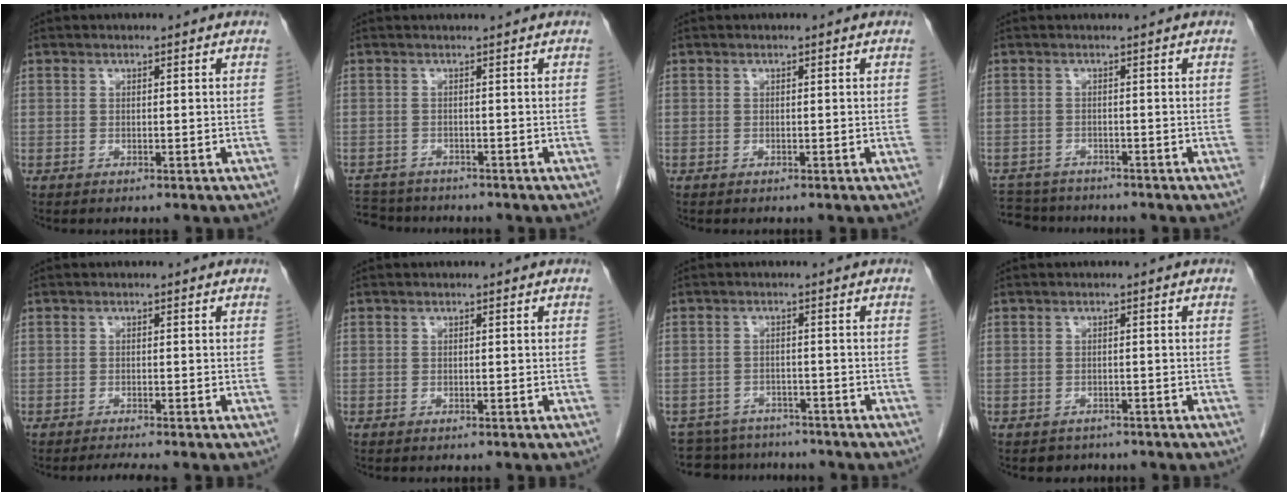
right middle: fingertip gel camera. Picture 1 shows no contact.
{"total": 5.4, "force": [-4.4, 2.0, 2.2], "torque": [-0.036, 0.020, -0.062]}
{"total": 0.0}
{"total": 6.4, "force": [-5.7, 2.4, 1.8], "torque": [-0.026, 0.011, -0.079]}
{"total": 1.8, "force": [-1.6, -0.5, 0.7], "torque": [-0.017, -0.006, -0.029]}
{"total": 0.0}
{"total": 8.9, "force": [-8.2, 3.5, 0.8], "torque": [-0.018, 0.005, -0.106]}
{"total": 2.1, "force": [-1.7, 1.2, -0.2], "torque": [-0.009, 0.003, -0.026]}